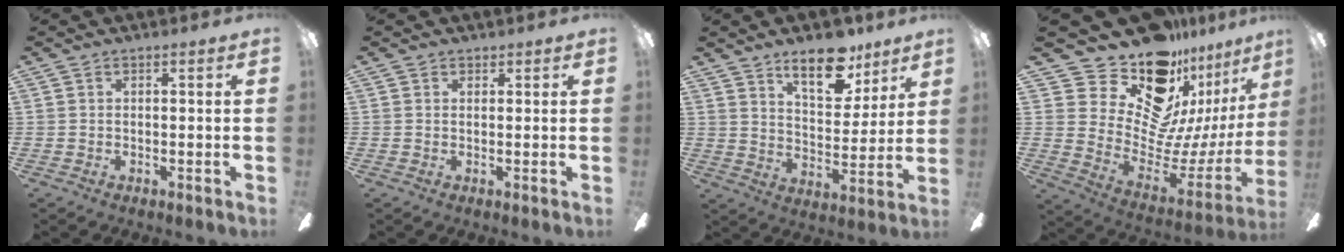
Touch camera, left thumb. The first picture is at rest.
{"total": 1.0, "force": [0.8, 0.6, 0.0], "torque": [0.008, -0.003, 0.014]}
{"total": 14.4, "force": [10.0, 6.5, 8.0], "torque": [-0.109, -0.053, 0.175]}
{"total": 20.3, "force": [16.1, 9.9, 7.2], "torque": [-0.125, -0.146, 0.301]}